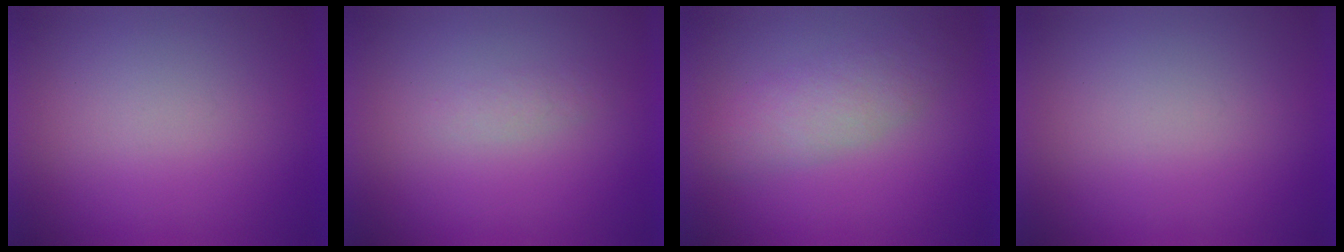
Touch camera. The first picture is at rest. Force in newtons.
{"total": 1.3}
{"total": 2.8}
{"total": 0.0}